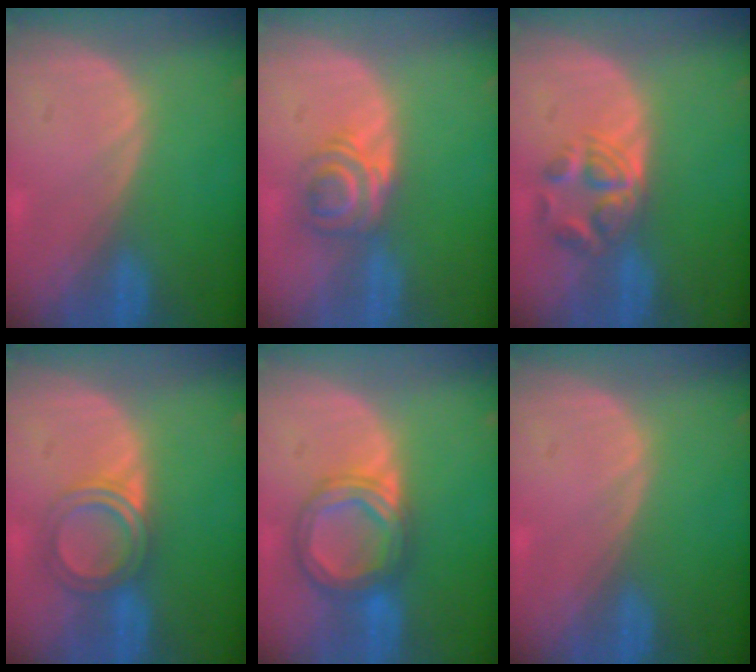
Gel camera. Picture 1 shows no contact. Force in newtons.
{"total": 5.9, "press": 4.8, "slide": 3.4}
{"total": 5.7, "press": 4.8, "slide": 3.1}
{"total": 4.8, "press": 4.6, "slide": 1.3}
{"total": 6.9, "press": 6.8, "slide": 0.5}
{"total": 0.0}